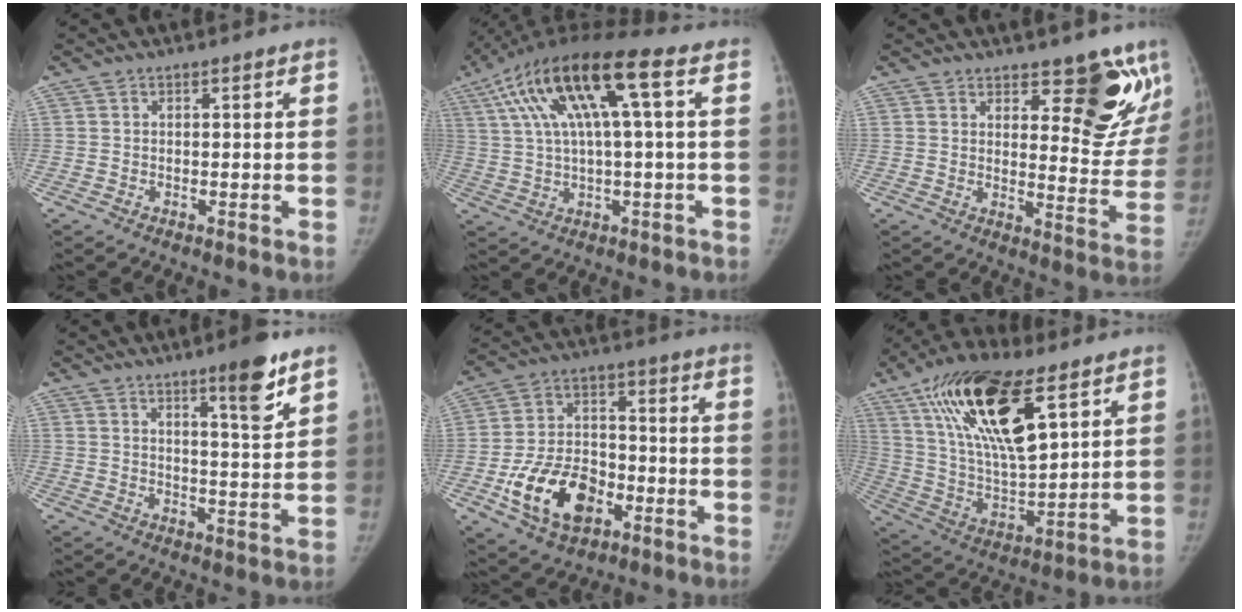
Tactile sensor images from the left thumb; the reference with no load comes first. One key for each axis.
{"total": 17.6, "fx": 5.2, "fy": 4.5, "fz": 16.2, "tx": -0.317, "ty": 0.033, "tz": 0.091}
{"total": 12.6, "fx": 8.0, "fy": 4.8, "fz": 8.4, "tx": -0.046, "ty": -0.061, "tz": 0.114}
{"total": 8.4, "fx": 5.5, "fy": 1.1, "fz": 6.3, "tx": -0.084, "ty": -0.038, "tz": 0.080}
{"total": 16.5, "fx": -6.3, "fy": 10.9, "fz": 10.7, "tx": -0.159, "ty": 0.030, "tz": -0.104}
{"total": 23.6, "fx": 11.5, "fy": 9.1, "fz": 18.4, "tx": -0.329, "ty": -0.031, "tz": 0.212}